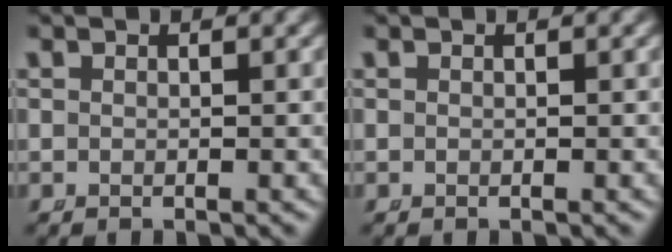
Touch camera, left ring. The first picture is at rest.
{"total": 0.0}